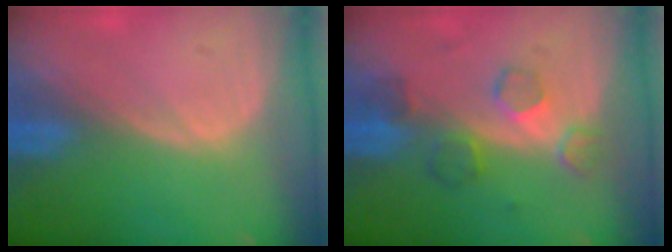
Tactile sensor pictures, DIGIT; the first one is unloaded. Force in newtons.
{"total": 5.2, "press": 4.9, "slide": 1.5}